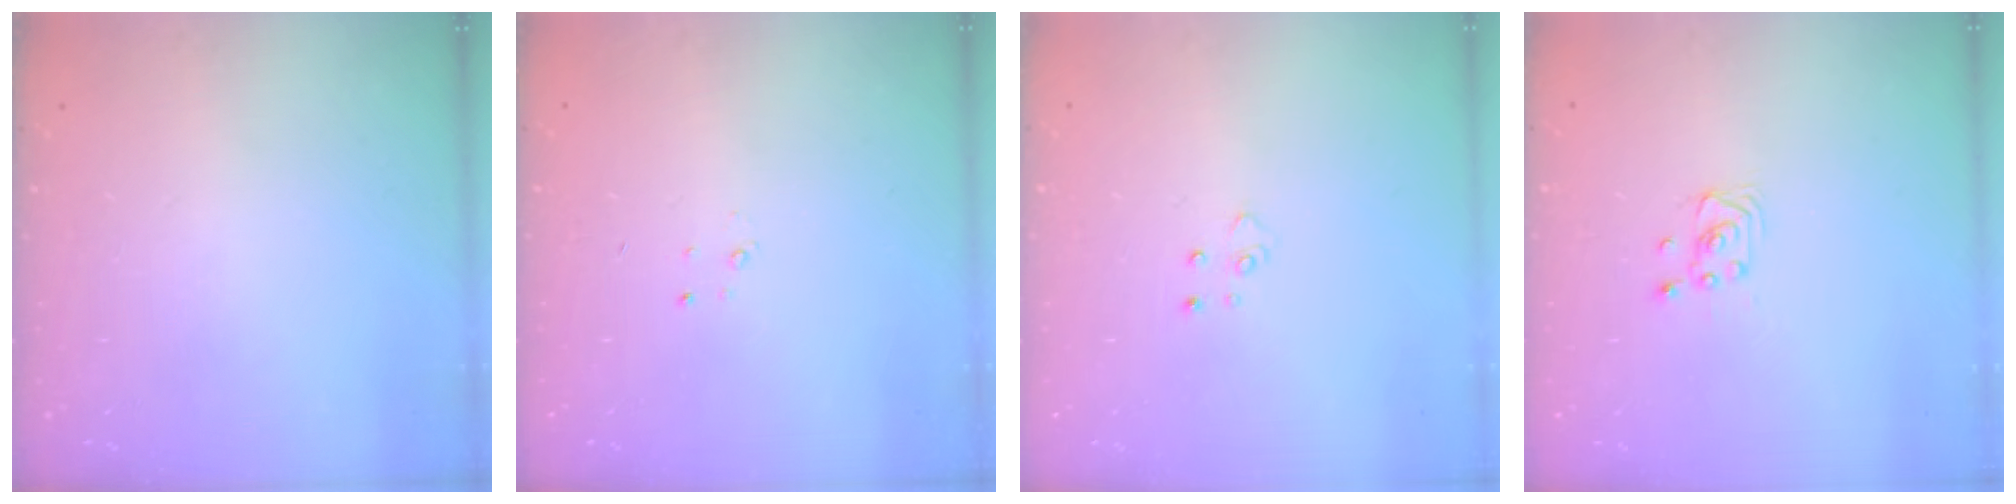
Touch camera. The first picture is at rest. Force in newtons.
{"total": 2.3, "press": 2.3, "slide": 0.3}
{"total": 4.0, "press": 4.0, "slide": 0.4}
{"total": 2.6, "press": 2.6, "slide": 0.3}